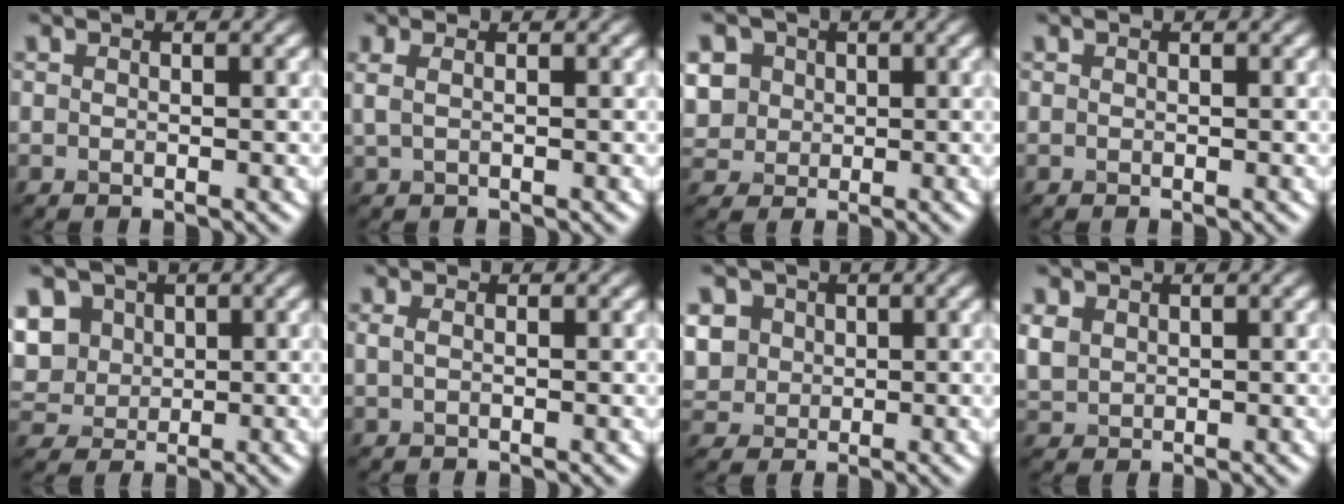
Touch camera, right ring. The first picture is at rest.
{"total": 0.6, "force": [0.1, 0.0, 0.6], "torque": [-0.026, 0.009, 0.015]}
{"total": 5.0, "force": [1.6, 4.4, 1.6], "torque": [-0.064, 0.031, 0.042]}
{"total": 0.0}
{"total": 7.3, "force": [2.9, 6.0, 3.0], "torque": [-0.080, 0.033, 0.062]}
{"total": 0.9, "force": [0.2, 0.5, 0.7], "torque": [-0.008, 0.008, 0.001]}
{"total": 4.4, "force": [1.4, 3.9, 1.3], "torque": [-0.060, 0.029, 0.043]}
{"total": 1.1, "force": [0.6, 1.0, 0.0], "torque": [-0.016, 0.012, 0.032]}